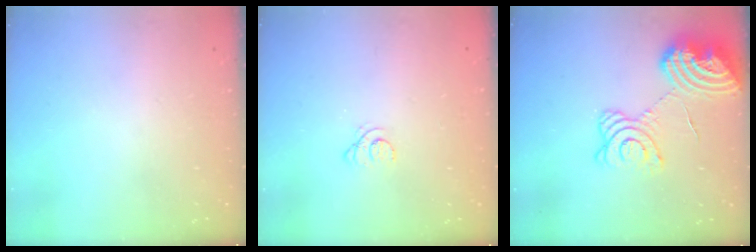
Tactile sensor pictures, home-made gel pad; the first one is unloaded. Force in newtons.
{"total": 1.5, "press": 1.5, "slide": 0.2}
{"total": 16.7, "press": 16.6, "slide": 1.2}